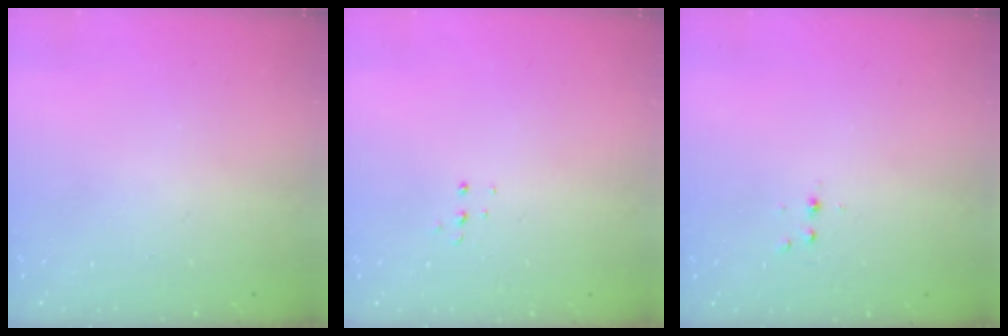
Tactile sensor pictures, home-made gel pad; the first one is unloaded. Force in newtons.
{"total": 3.4, "press": 3.3, "slide": 0.8}
{"total": 3.0, "press": 2.6, "slide": 1.5}